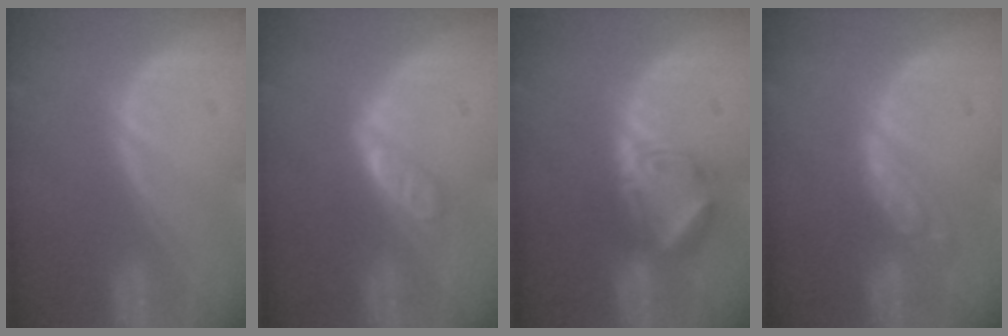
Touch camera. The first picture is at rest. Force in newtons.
{"total": 4.7, "press": 4.1, "slide": 2.2}
{"total": 5.8, "press": 5.7, "slide": 1.2}
{"total": 5.5, "press": 4.7, "slide": 2.8}